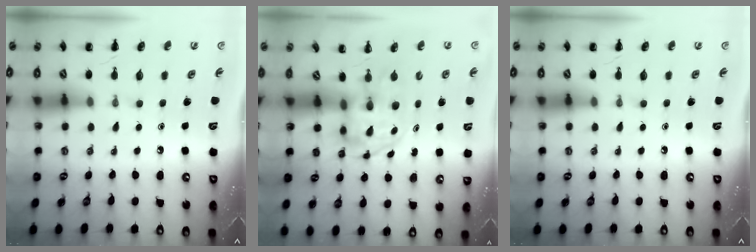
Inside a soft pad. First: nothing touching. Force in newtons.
{"total": 3.3, "press": 3.3, "slide": 0.5}
{"total": 0.0}